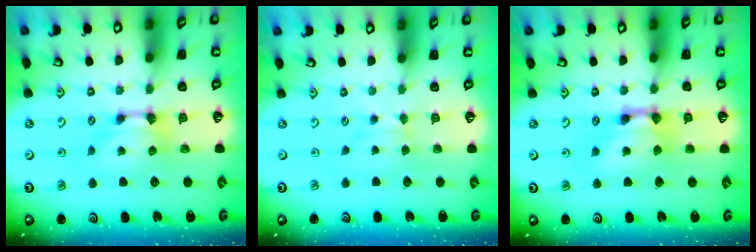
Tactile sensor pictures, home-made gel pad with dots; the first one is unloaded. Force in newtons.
{"total": 2.4, "press": 2.3, "slide": 0.4}
{"total": 3.4, "press": 3.4, "slide": 0.3}